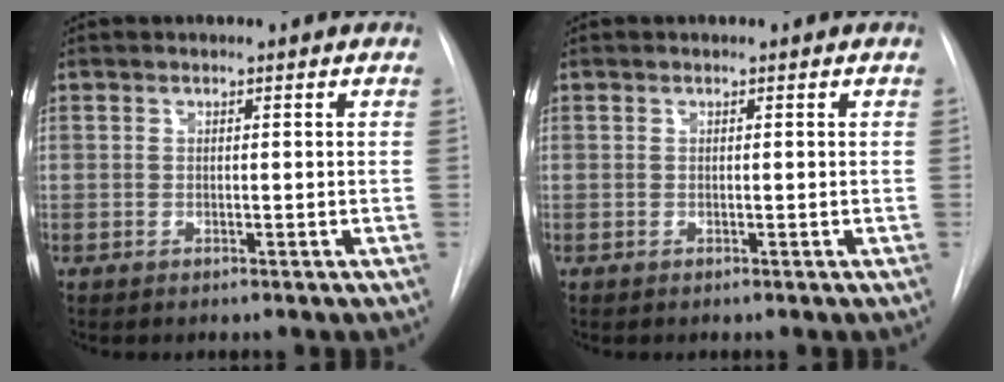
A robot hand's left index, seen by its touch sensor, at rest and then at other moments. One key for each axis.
{"total": 0.0}